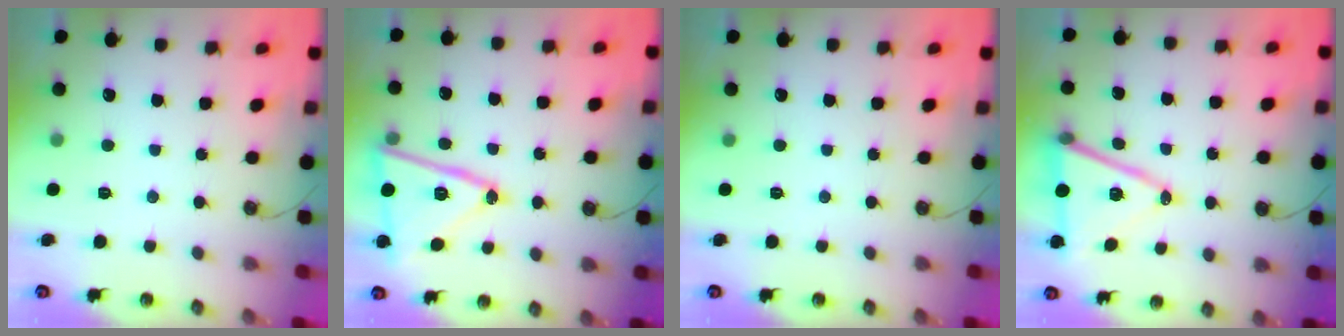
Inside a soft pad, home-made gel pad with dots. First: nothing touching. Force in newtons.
{"total": 18.1, "press": 18.1, "slide": 1.0}
{"total": 0.0}
{"total": 14.8, "press": 14.3, "slide": 3.9}